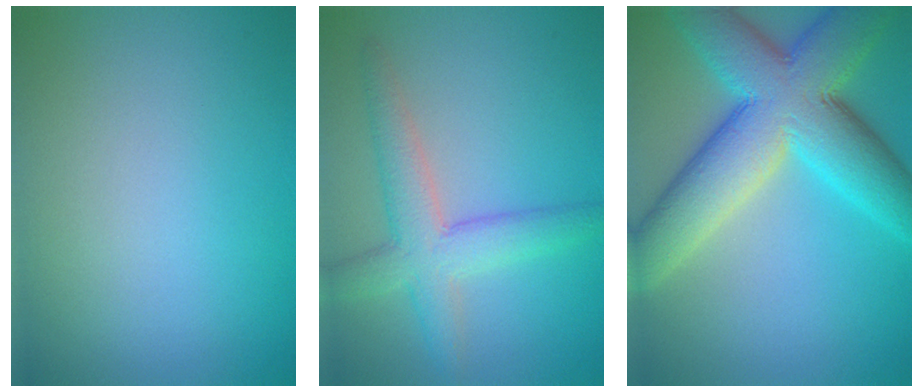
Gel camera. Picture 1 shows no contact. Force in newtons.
{"total": 4.6, "press": 4.6, "slide": 0.2}
{"total": 11.7, "press": 11.6, "slide": 0.7}